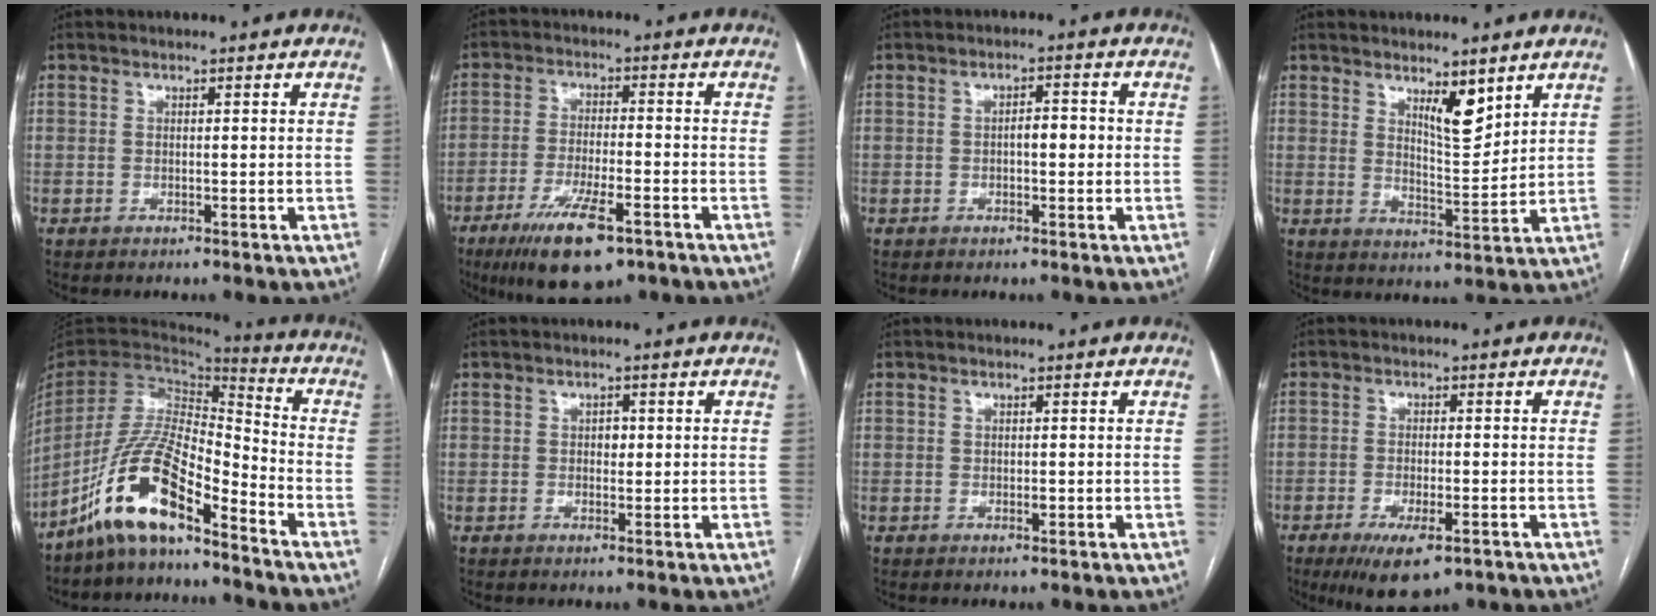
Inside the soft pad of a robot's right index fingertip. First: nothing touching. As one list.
[{"total": 11.7, "force": [-7.0, 2.8, 9.0], "torque": [-0.171, -0.020, -0.115]}, {"total": 2.9, "force": [-0.3, 1.1, 2.7], "torque": [-0.038, 0.010, -0.005]}, {"total": 5.7, "force": [3.7, 1.4, 4.0], "torque": [-0.072, -0.013, 0.067]}, {"total": 13.1, "force": [-9.2, 2.8, 8.9], "torque": [-0.187, 0.012, -0.174]}, {"total": 1.5, "force": [0.1, 1.0, 1.1], "torque": [-0.013, 0.003, 0.002]}, {"total": 0.6, "force": [-0.1, 0.3, 0.5], "torque": [-0.007, -0.001, -0.002]}, {"total": 7.7, "force": [-4.6, 2.4, 5.8], "torque": [-0.098, -0.015, -0.070]}]